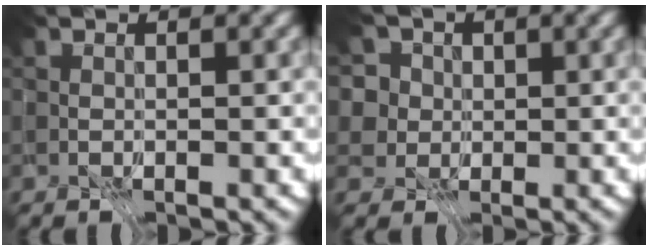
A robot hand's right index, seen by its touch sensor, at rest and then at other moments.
{"total": 8.3, "force": [4.1, 5.9, 4.1], "torque": [-0.094, 0.029, 0.052]}